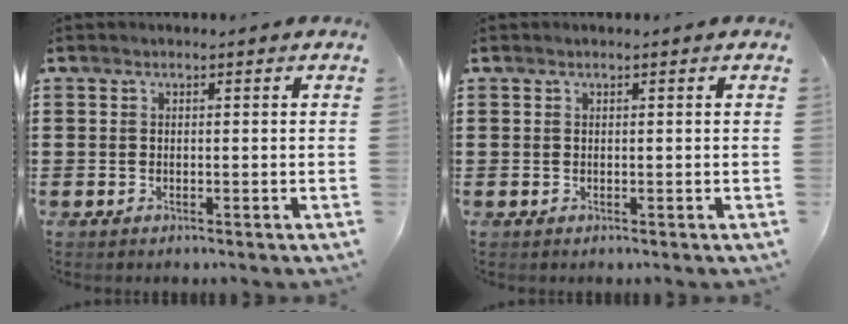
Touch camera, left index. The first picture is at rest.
{"total": 0.0}